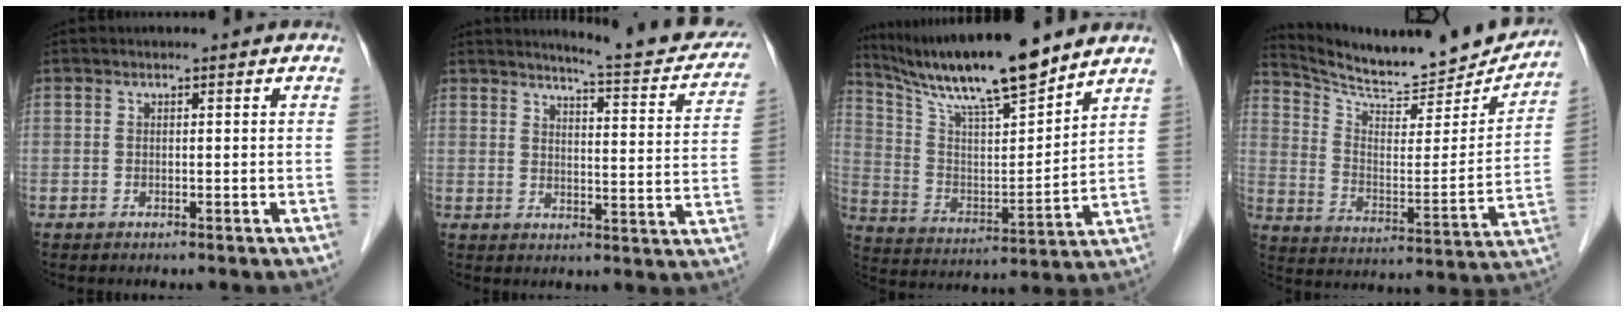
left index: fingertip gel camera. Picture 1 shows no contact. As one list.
[{"total": 14.3, "force": [13.2, 1.3, 5.5], "torque": [-0.063, -0.040, 0.146]}, {"total": 16.8, "force": [14.3, 0.8, 8.8], "torque": [-0.162, -0.002, 0.260]}, {"total": 19.1, "force": [18.2, 2.6, 5.0], "torque": [-0.092, -0.048, 0.269]}]